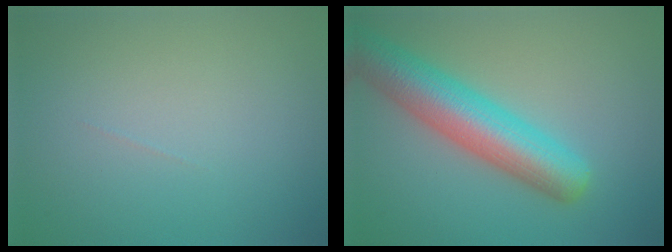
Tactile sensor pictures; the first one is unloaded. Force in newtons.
{"total": 7.8, "press": 7.8, "slide": 0.3}